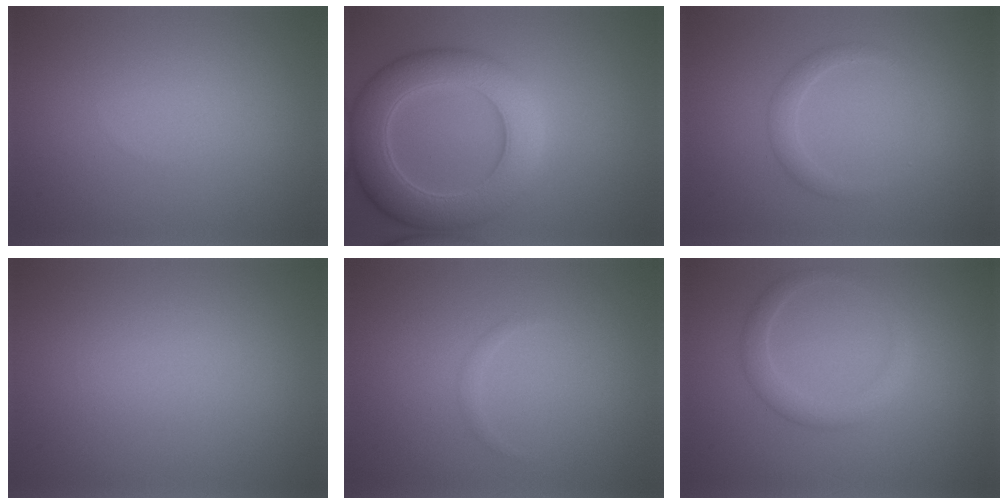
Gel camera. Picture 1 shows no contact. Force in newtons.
{"total": 7.3, "press": 7.3, "slide": 0.2}
{"total": 1.6, "press": 1.6, "slide": 0.1}
{"total": 0.0}
{"total": 0.5, "press": 0.5, "slide": 0.0}
{"total": 2.2, "press": 2.2, "slide": 0.2}